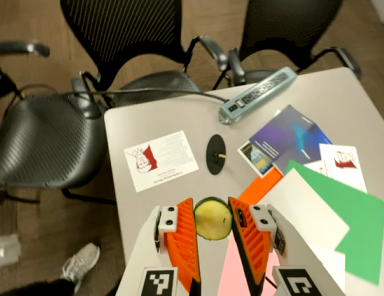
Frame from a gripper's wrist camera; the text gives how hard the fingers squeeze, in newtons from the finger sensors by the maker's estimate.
{"total": 6.3, "left": 5.8, "right": 6.7}